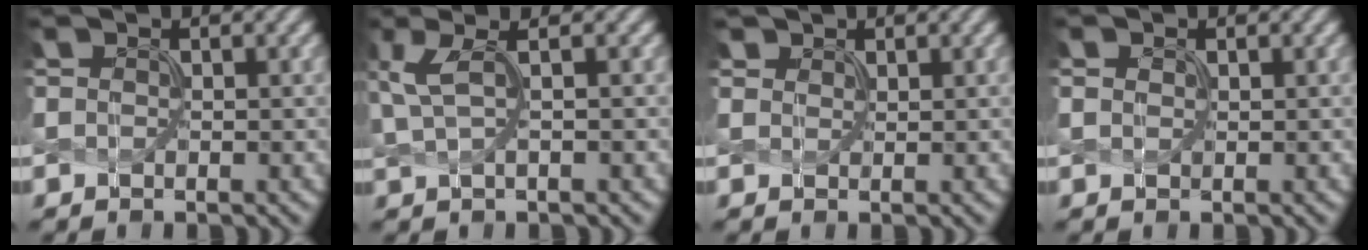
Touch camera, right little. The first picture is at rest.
{"total": 2.7, "force": [1.0, 0.6, 2.5], "torque": [-0.064, 0.010, 0.031]}
{"total": 1.1, "force": [0.7, 0.3, -0.9], "torque": [0.011, 0.001, 0.023]}
{"total": 0.5, "force": [-0.1, 0.3, -0.4], "torque": [0.000, 0.003, 0.010]}